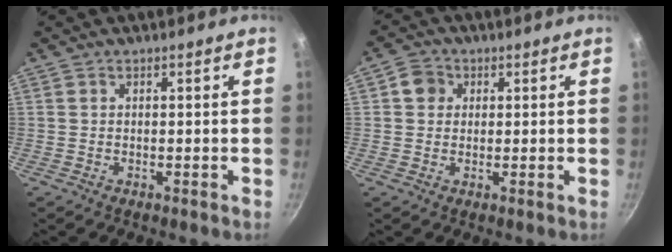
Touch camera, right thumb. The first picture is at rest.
{"total": 4.0, "force": [0.9, 3.6, 1.4], "torque": [-0.002, 0.003, 0.007]}